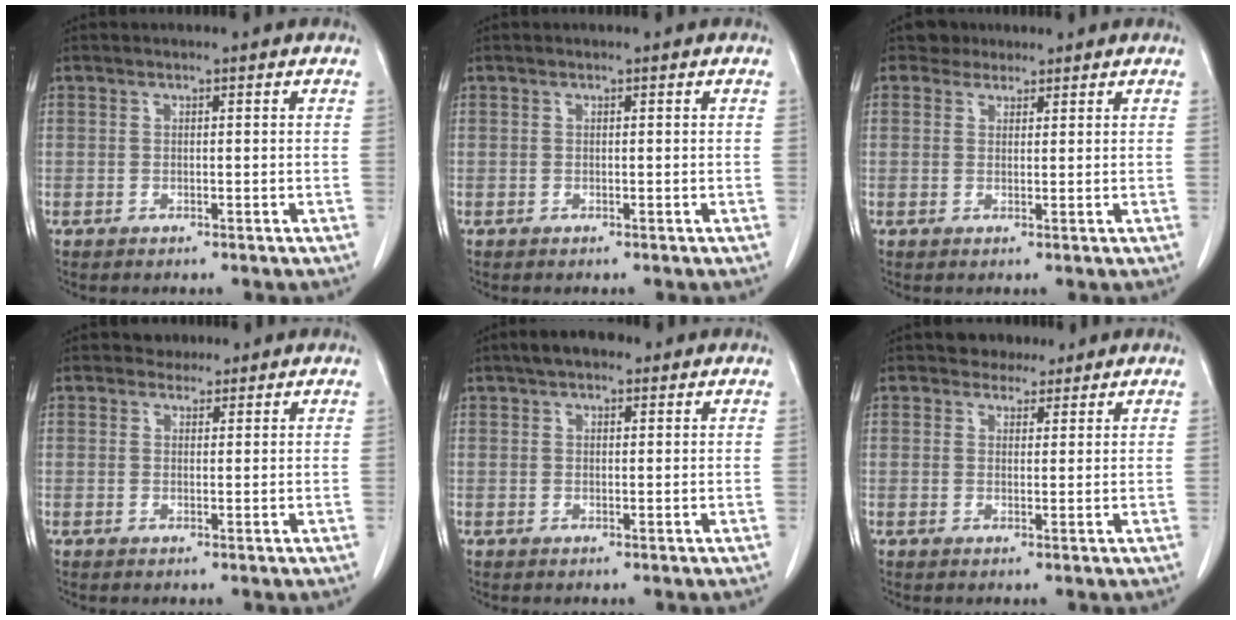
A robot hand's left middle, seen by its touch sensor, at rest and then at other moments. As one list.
[{"total": 0.0}, {"total": 2.3, "force": [1.9, 1.3, -0.3], "torque": [0.003, 0.011, 0.027]}, {"total": 1.8, "force": [1.6, 1.0, -0.2], "torque": [0.002, 0.005, 0.022]}, {"total": 4.3, "force": [2.9, 1.9, 2.5], "torque": [-0.047, 0.019, 0.047]}, {"total": 2.9, "force": [2.5, 1.5, 0.3], "torque": [-0.003, 0.006, 0.039]}]